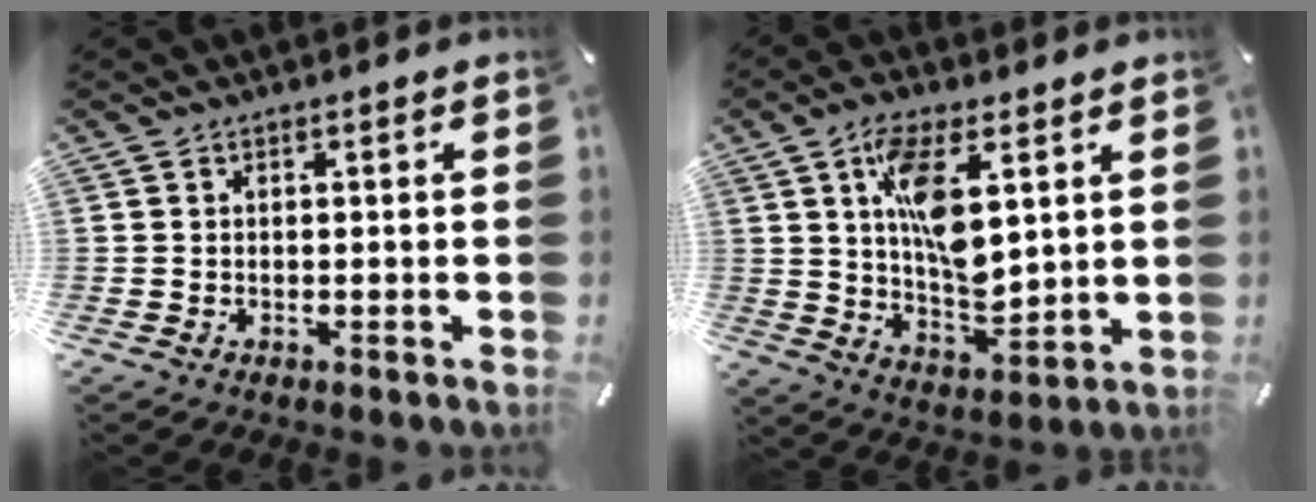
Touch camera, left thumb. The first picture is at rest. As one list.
[{"total": 12.9, "force": [4.7, 6.4, 10.1], "torque": [-0.176, -0.013, 0.080]}]